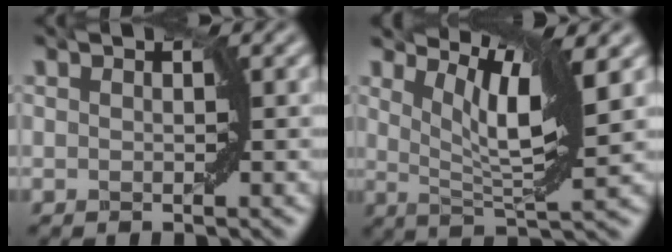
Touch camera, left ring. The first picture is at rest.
{"total": 6.7, "force": [3.4, 1.5, 5.6], "torque": [-0.094, -0.001, 0.065]}